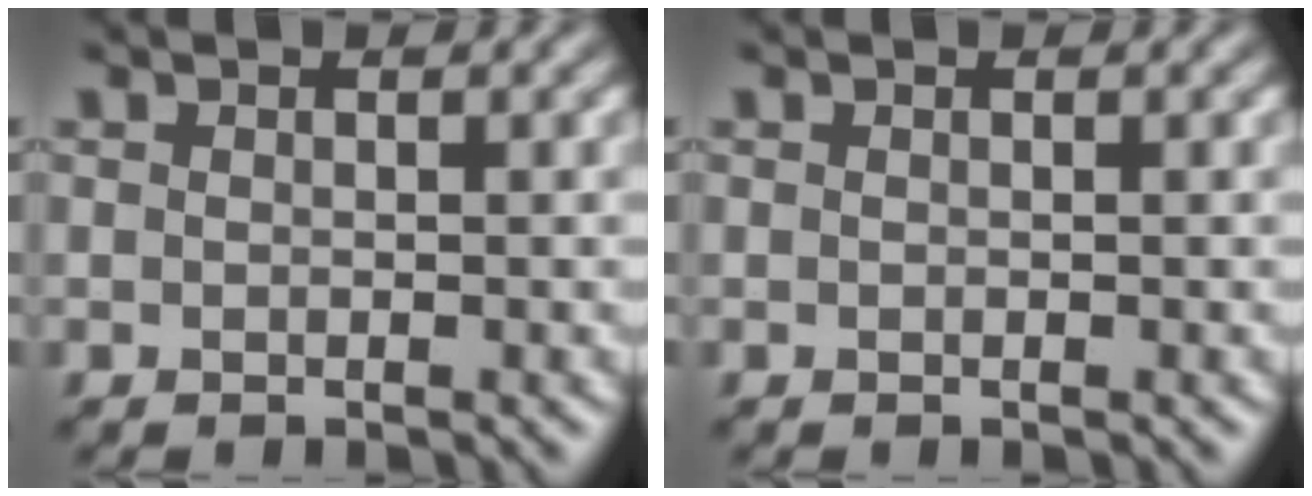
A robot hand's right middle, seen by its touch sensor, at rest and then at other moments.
{"total": 0.0}